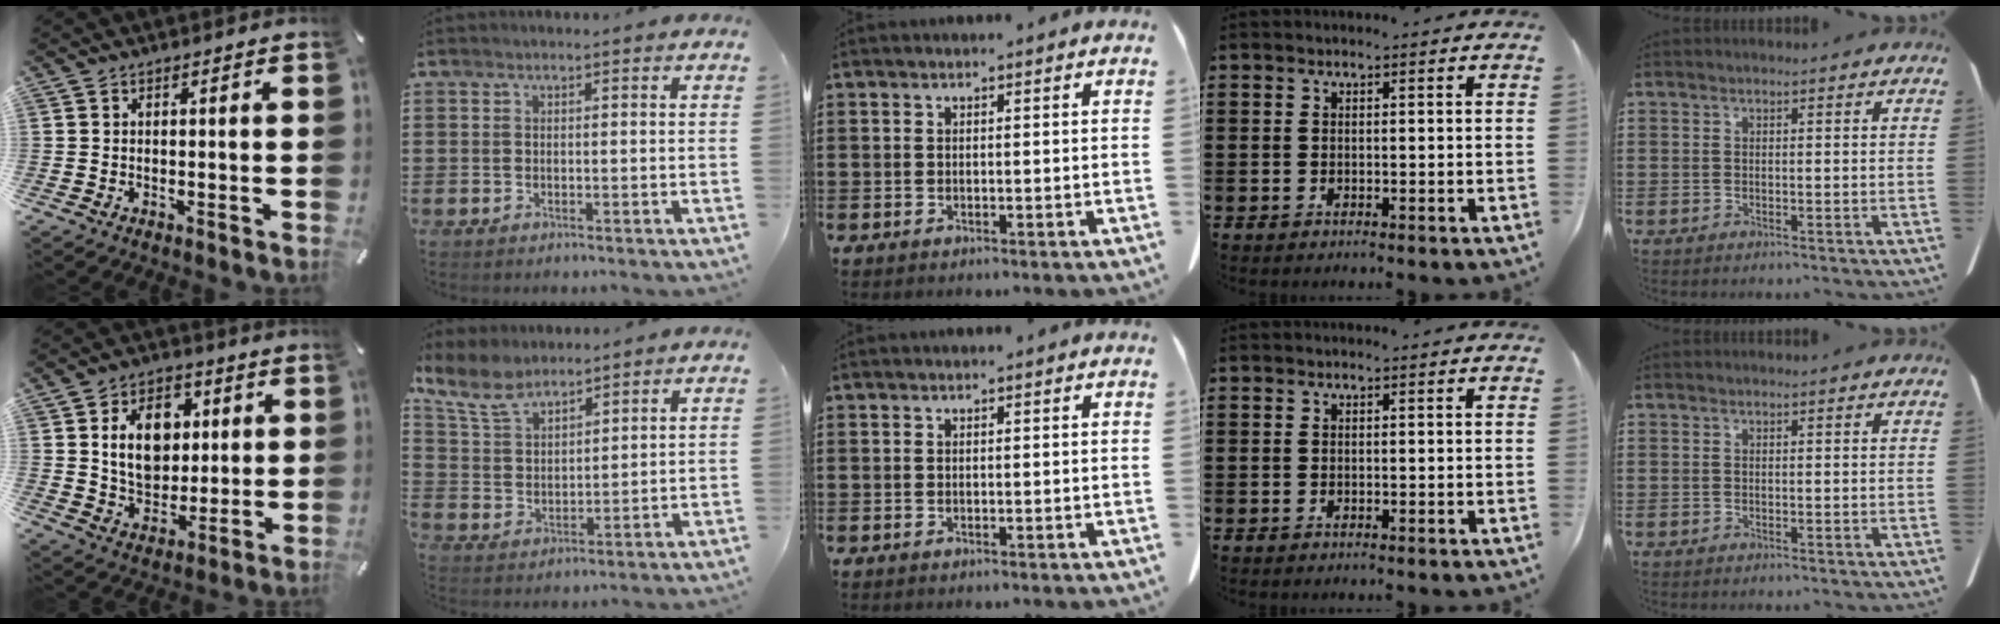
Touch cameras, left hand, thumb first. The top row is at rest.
{"thumb": {"total": 12.0, "force": [2.8, 9.6, 6.8], "torque": [-0.110, 0.006, 0.050]}, "index": {"total": 7.4, "force": [6.0, 2.6, 3.3], "torque": [-0.087, -0.014, 0.113]}}